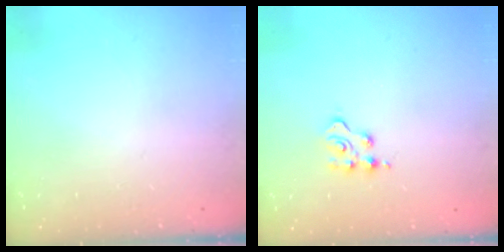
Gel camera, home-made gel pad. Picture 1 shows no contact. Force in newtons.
{"total": 3.8, "press": 3.8, "slide": 0.5}